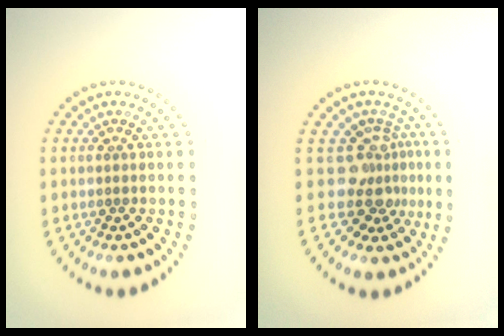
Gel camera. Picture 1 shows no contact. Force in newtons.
{"total": 3.6, "press": 2.6, "slide": 2.5}